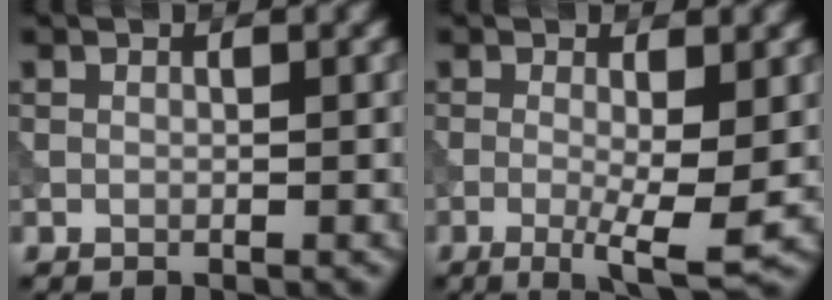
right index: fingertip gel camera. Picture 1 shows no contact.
{"total": 4.9, "force": [-0.8, 0.8, 4.8], "torque": [-0.078, -0.014, -0.012]}